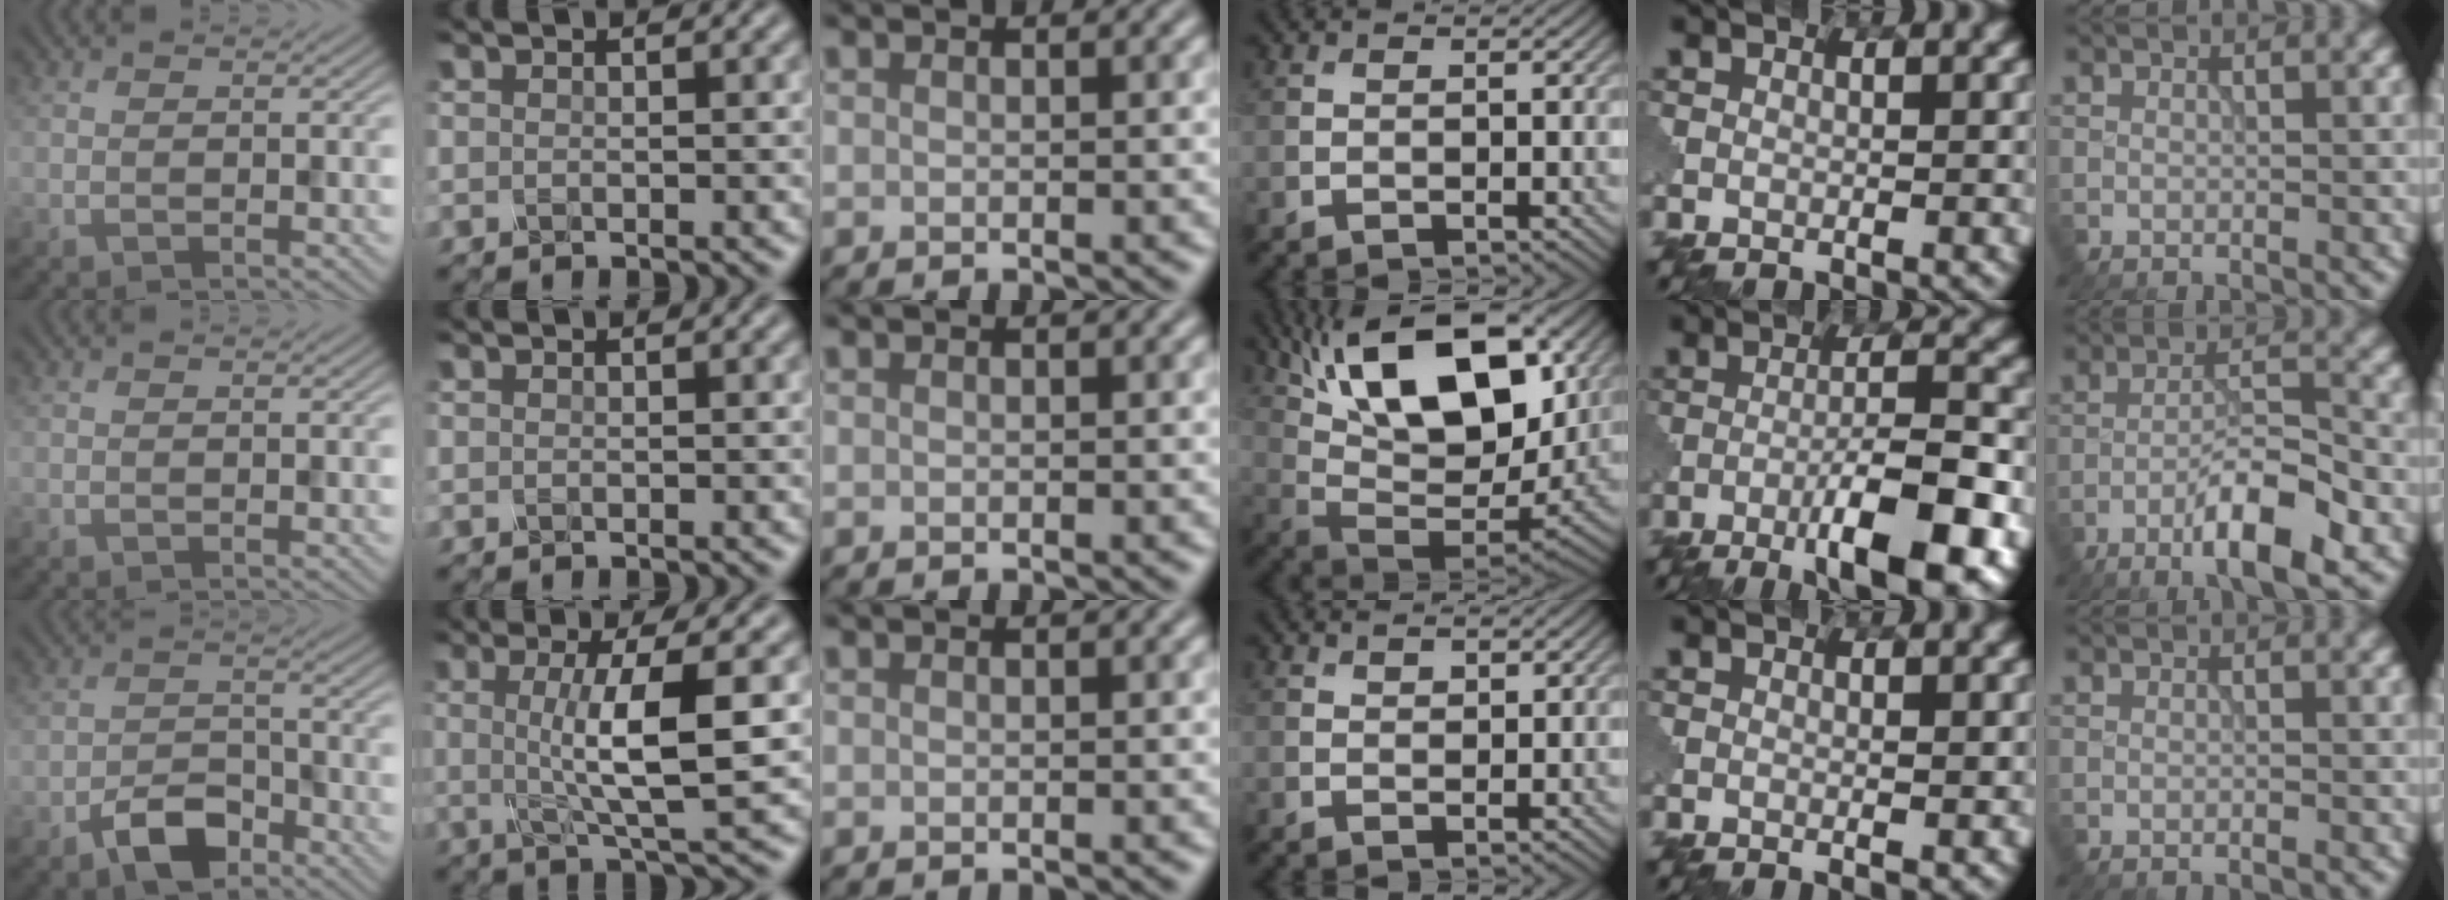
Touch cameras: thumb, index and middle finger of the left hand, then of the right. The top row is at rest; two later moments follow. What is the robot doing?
{"motion": "disassemble", "object": "glue stick"}